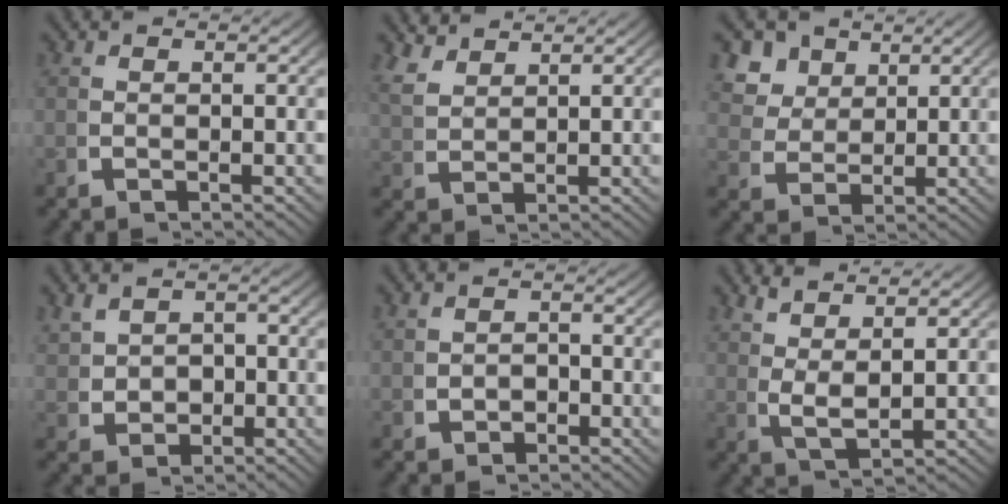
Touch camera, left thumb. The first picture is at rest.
{"total": 3.1, "force": [2.8, 0.8, 1.0], "torque": [-0.018, 0.006, 0.063]}
{"total": 6.1, "force": [3.2, 4.3, 2.8], "torque": [-0.060, -0.005, 0.061]}
{"total": 3.3, "force": [0.6, 2.6, 2.0], "torque": [-0.047, -0.015, 0.023]}
{"total": 1.3, "force": [-0.5, 1.1, 0.6], "torque": [-0.014, -0.007, -0.005]}
{"total": 3.6, "force": [2.1, 1.3, 2.6], "torque": [-0.059, -0.008, 0.051]}